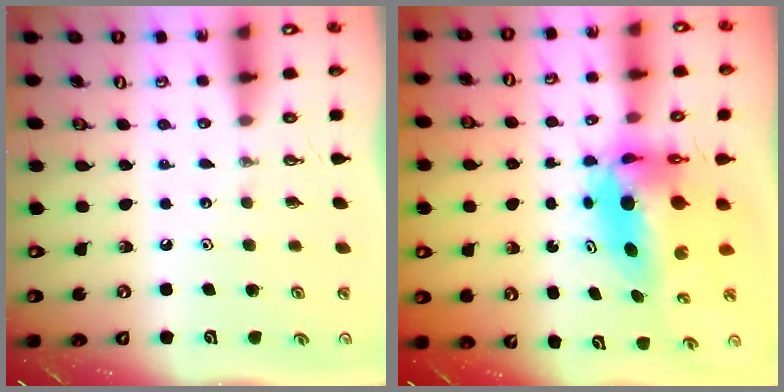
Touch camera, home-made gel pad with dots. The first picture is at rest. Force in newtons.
{"total": 8.8, "press": 8.6, "slide": 1.7}